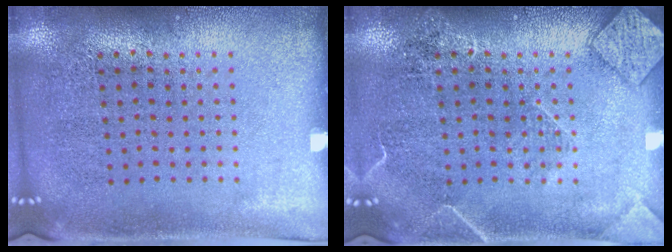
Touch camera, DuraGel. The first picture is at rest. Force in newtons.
{"total": 2.3, "press": 2.3, "slide": 0.3}